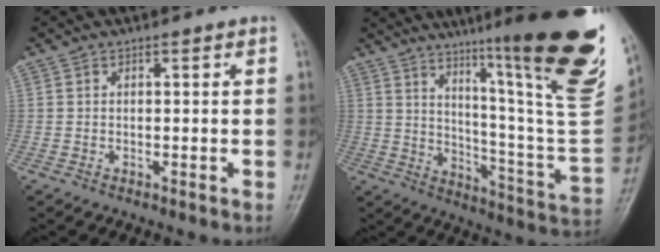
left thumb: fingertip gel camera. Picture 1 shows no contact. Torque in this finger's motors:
{"motor_torque": [3.08, 1.48, 1.53, -1.24, 0.46]}